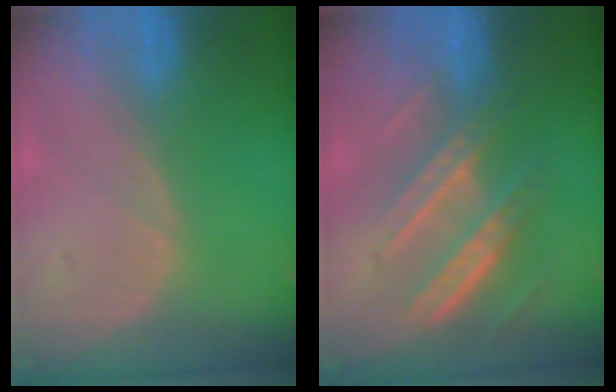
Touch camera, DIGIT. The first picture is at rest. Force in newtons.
{"total": 7.6, "press": 6.9, "slide": 3.3}